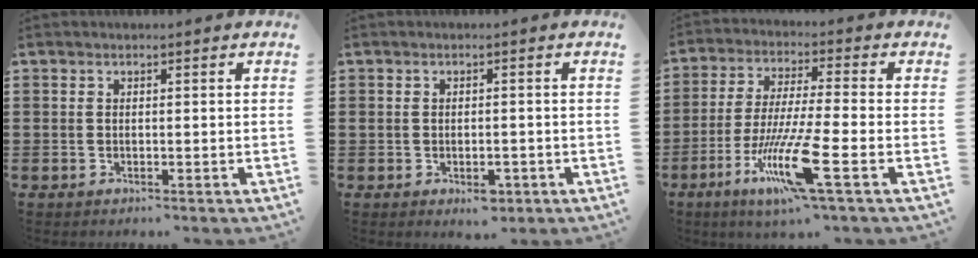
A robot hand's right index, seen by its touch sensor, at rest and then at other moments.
{"total": 2.7, "force": [-1.1, 1.5, 2.0], "torque": [-0.035, 0.002, -0.019]}
{"total": 12.8, "force": [-5.7, 1.3, 11.4], "torque": [-0.239, -0.012, -0.107]}